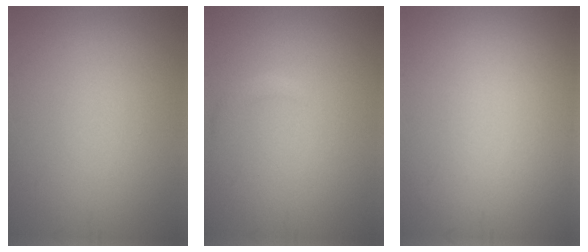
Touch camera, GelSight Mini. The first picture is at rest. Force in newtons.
{"total": 0.8, "press": 0.8, "slide": 0.1}
{"total": 0.0}